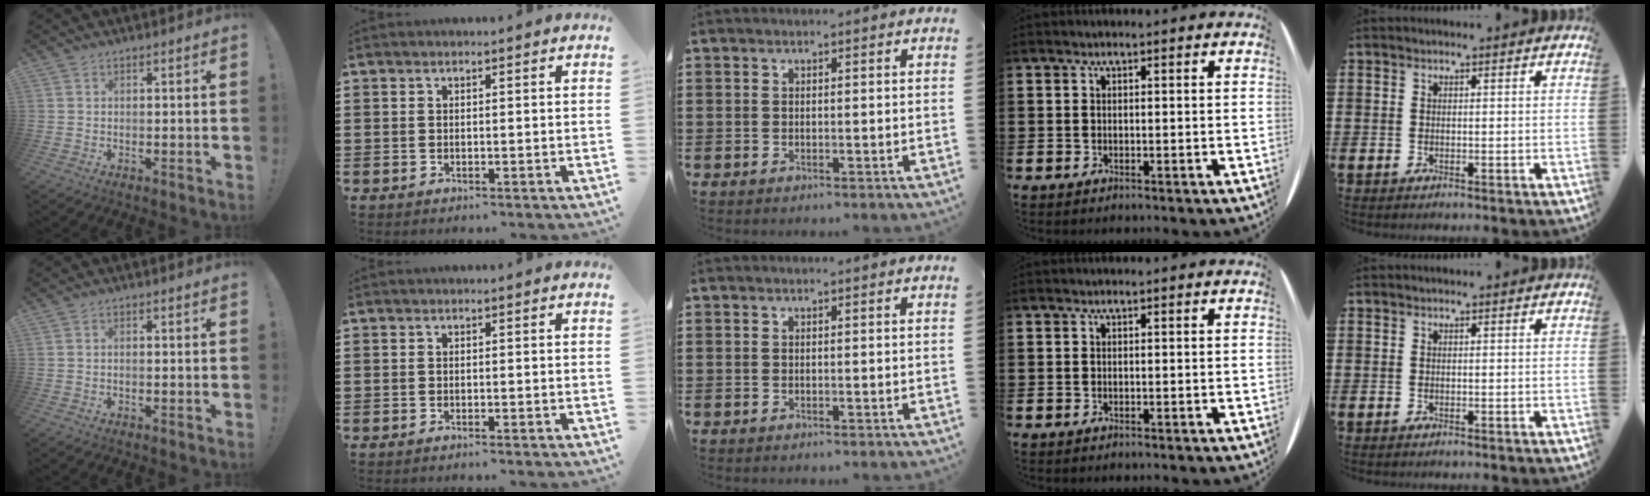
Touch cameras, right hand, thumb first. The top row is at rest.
{"thumb": {"total": 0.5, "force": [-0.3, 0.0, 0.4], "torque": [-0.007, -0.001, -0.005]}, "index": {"total": 0.7, "force": [-0.6, -0.2, 0.1], "torque": [-0.004, -0.004, -0.011]}}